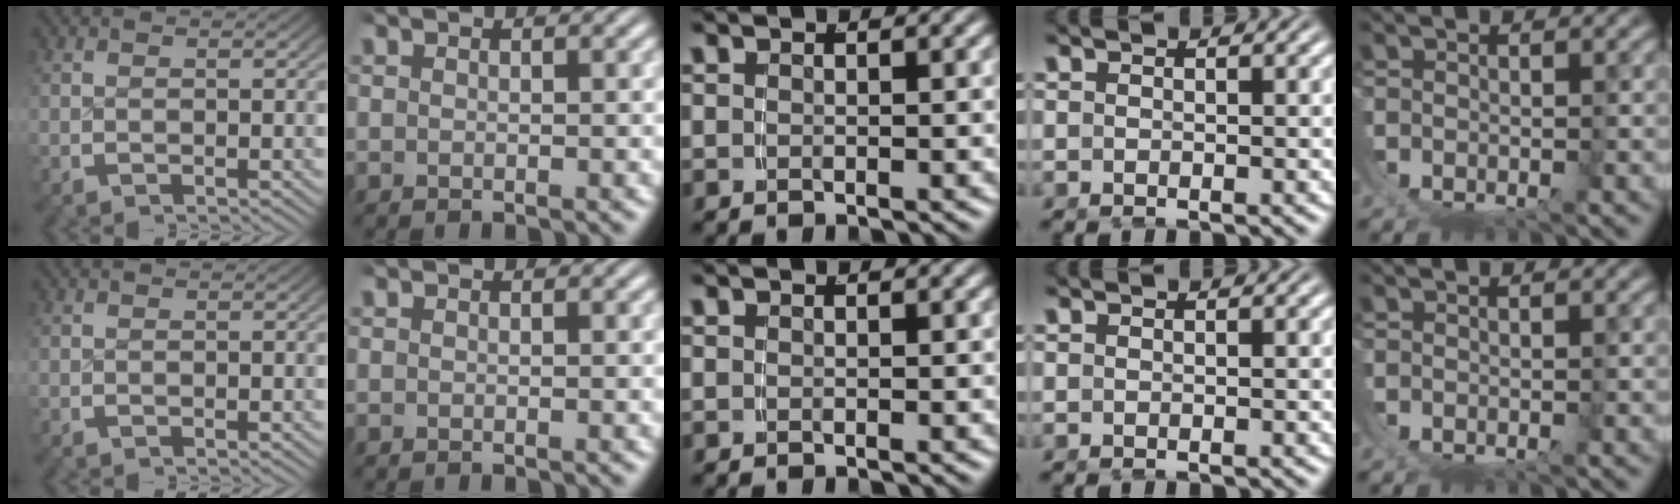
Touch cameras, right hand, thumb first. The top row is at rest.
{}